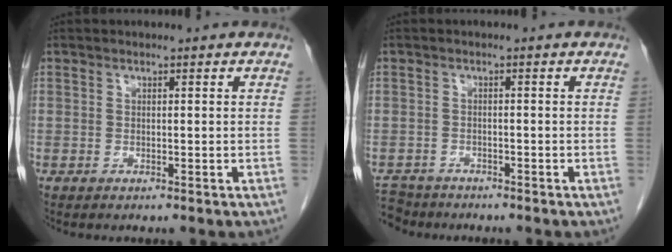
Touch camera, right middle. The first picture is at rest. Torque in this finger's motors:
{"motor_torque": [0.01, 0.01, -0.01, 0.00]}